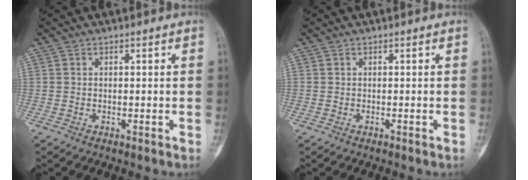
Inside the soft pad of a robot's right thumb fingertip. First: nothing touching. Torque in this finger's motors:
{"motor_torque": [0.08, 0.18, -0.06, 0.01, 0.06]}